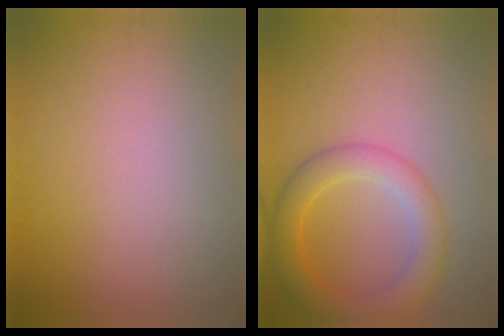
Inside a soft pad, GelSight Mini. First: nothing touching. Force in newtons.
{"total": 4.5, "press": 4.5, "slide": 0.4}